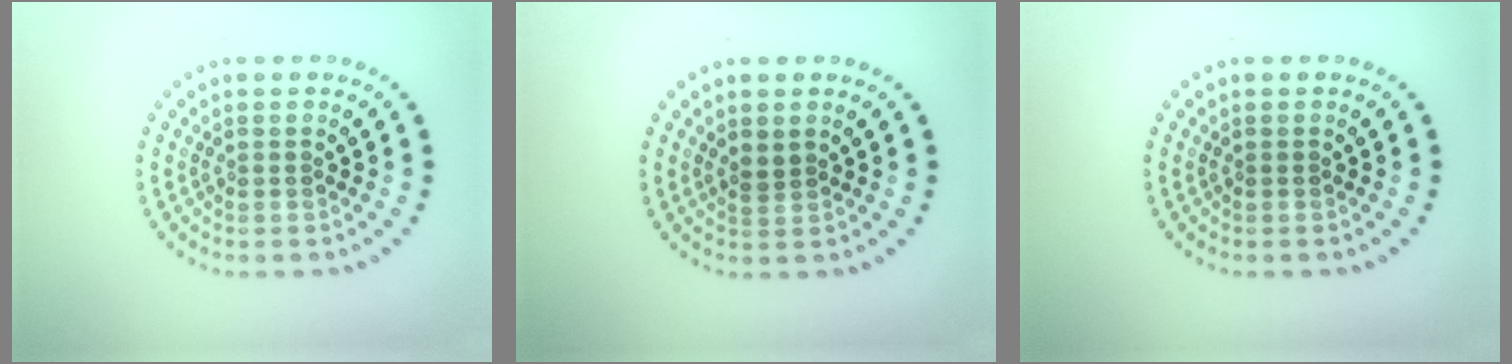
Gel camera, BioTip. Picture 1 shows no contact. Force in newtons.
{"total": 0.8, "press": 0.6, "slide": 0.6}
{"total": 0.0}